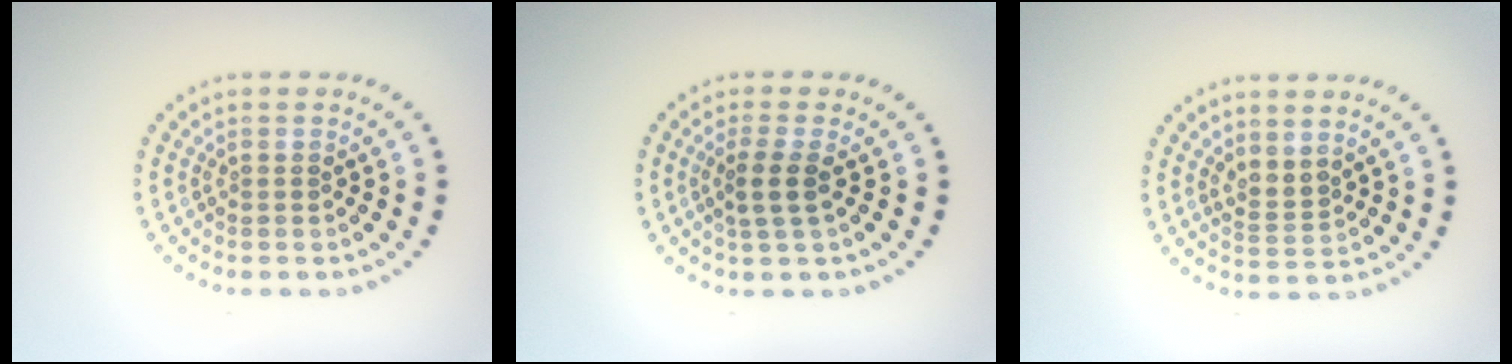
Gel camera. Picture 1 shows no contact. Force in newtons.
{"total": 2.2, "press": 1.9, "slide": 1.1}
{"total": 1.9, "press": 1.4, "slide": 1.2}